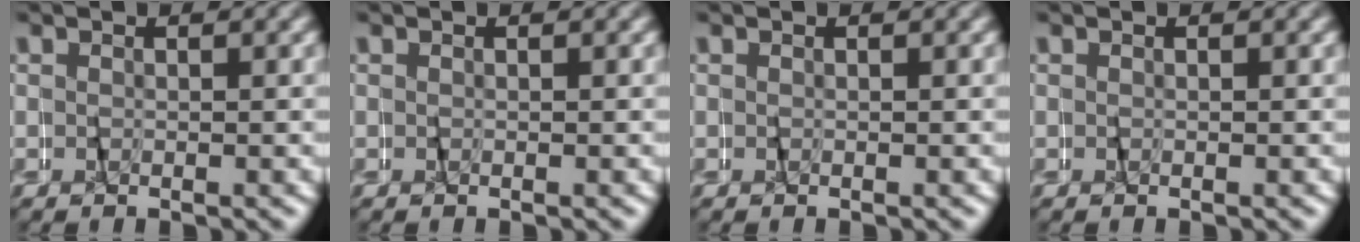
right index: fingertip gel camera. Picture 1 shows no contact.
{"total": 0.0}
{"total": 0.0}
{"total": 0.0}